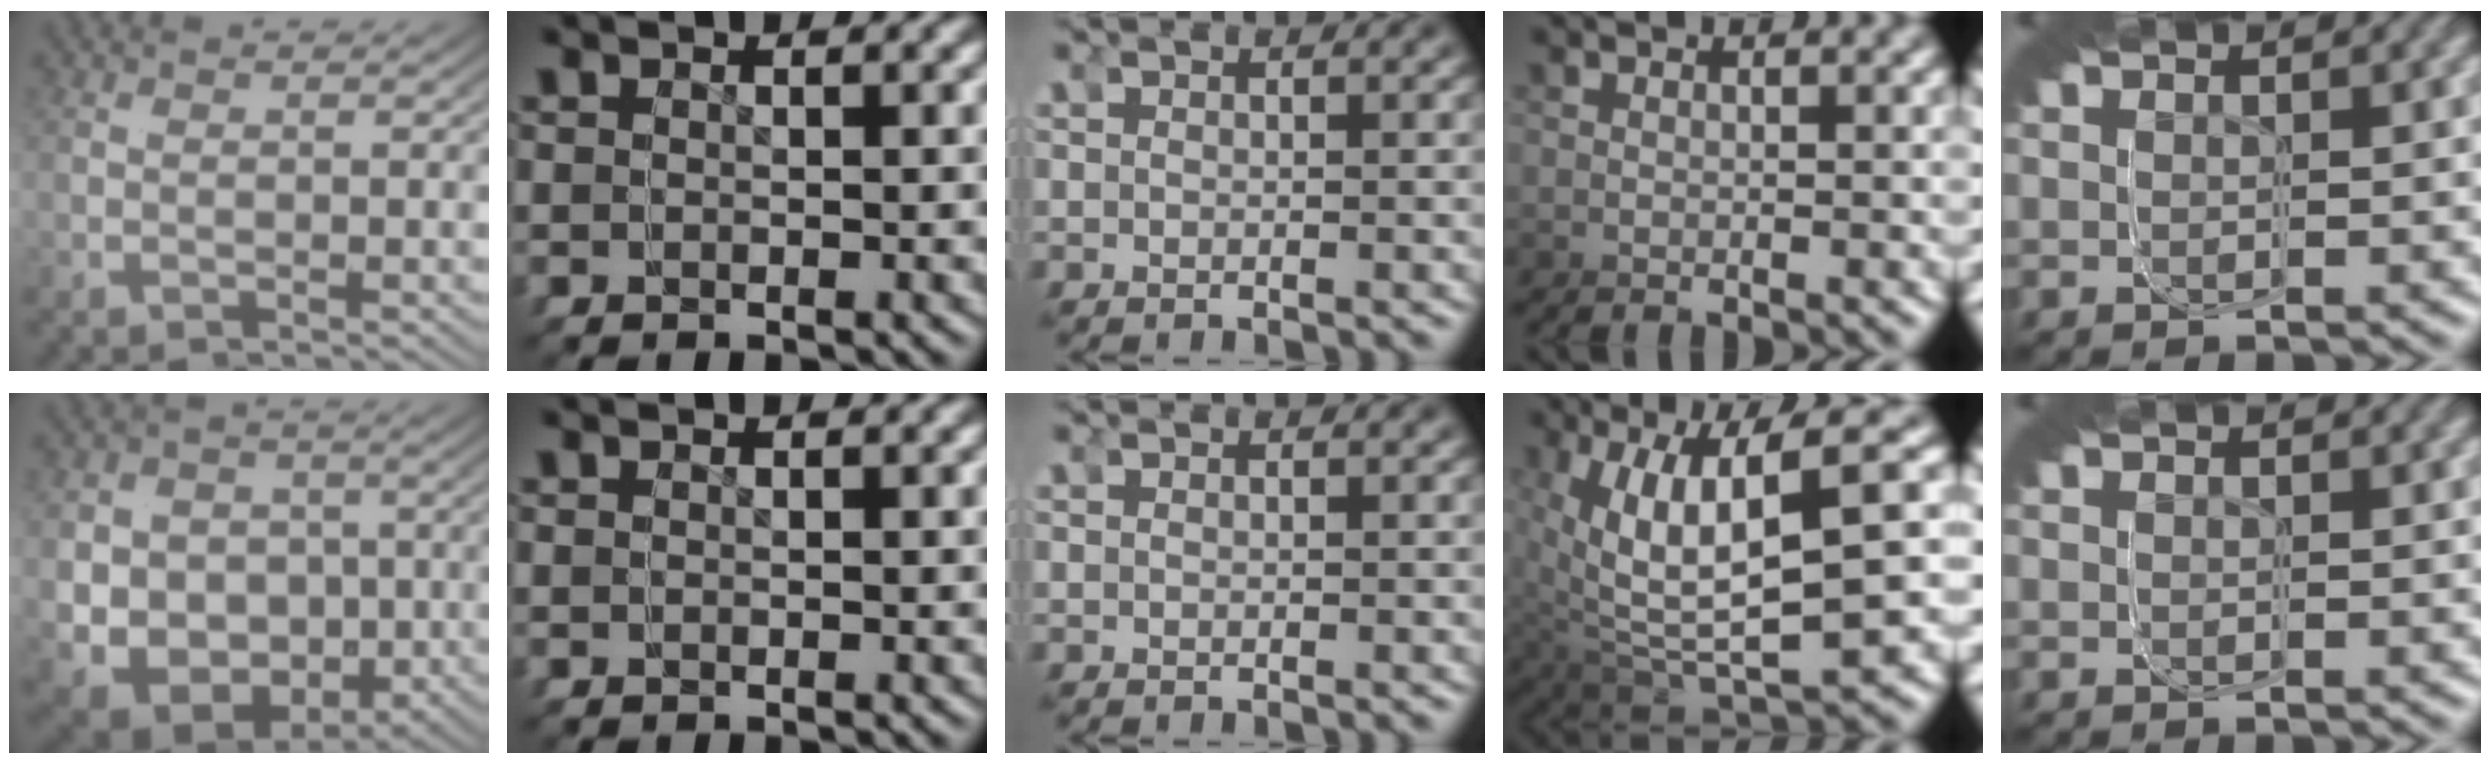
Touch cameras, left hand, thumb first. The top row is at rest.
{"thumb": {"total": 16.5, "force": [-1.1, 13.2, 9.8], "torque": [-0.174, -0.027, -0.029]}, "ring": {"total": 7.3, "force": [-0.1, 2.8, 6.8], "torque": [-0.155, -0.002, 0.004]}}